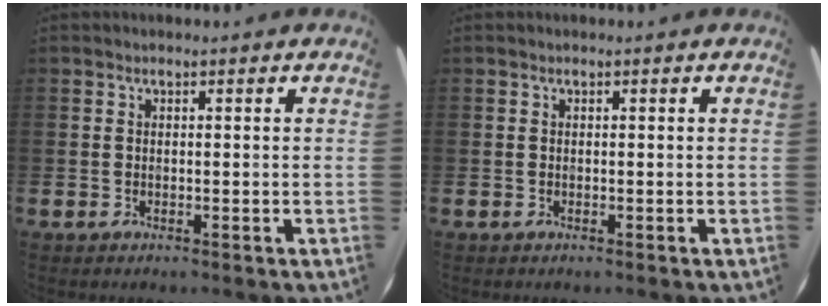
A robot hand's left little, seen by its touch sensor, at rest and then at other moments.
{"total": 0.0}